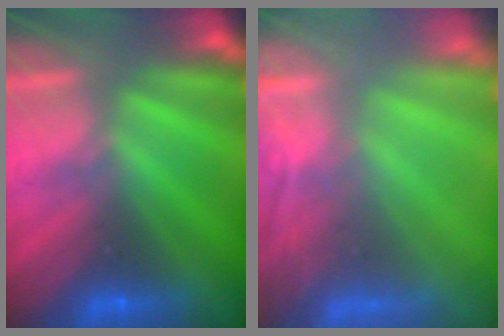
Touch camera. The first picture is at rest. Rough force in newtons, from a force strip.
{"total": 7.5}